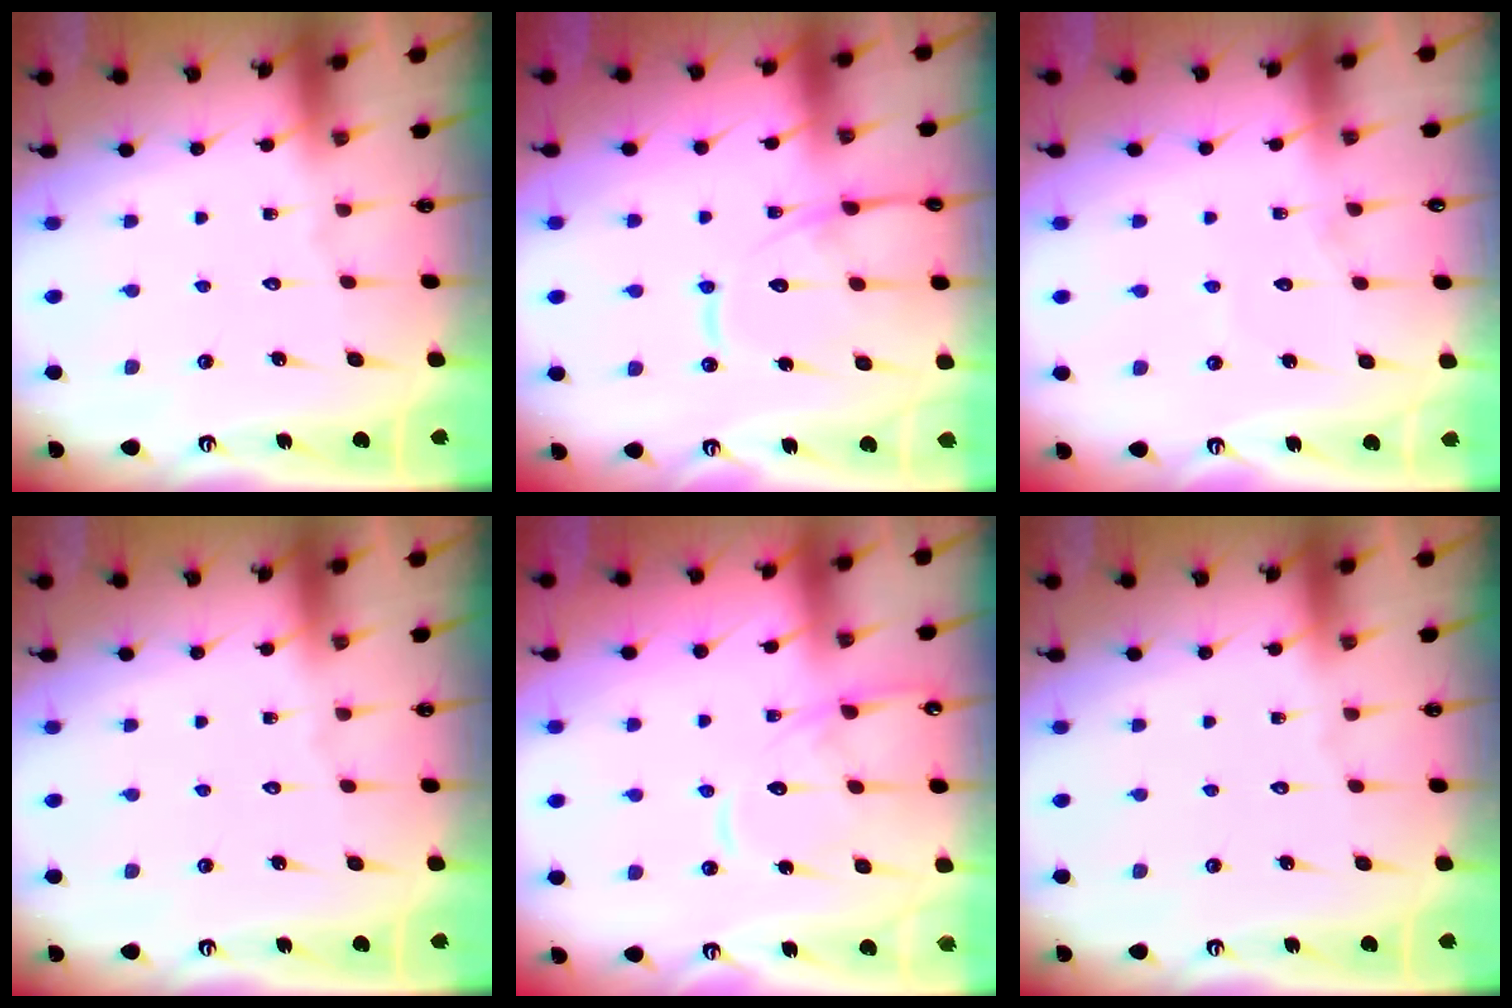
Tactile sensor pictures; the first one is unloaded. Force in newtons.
{"total": 14.0, "press": 13.9, "slide": 1.5}
{"total": 4.4, "press": 4.4, "slide": 0.3}
{"total": 0.0}
{"total": 13.6, "press": 13.6, "slide": 1.3}
{"total": 0.0}